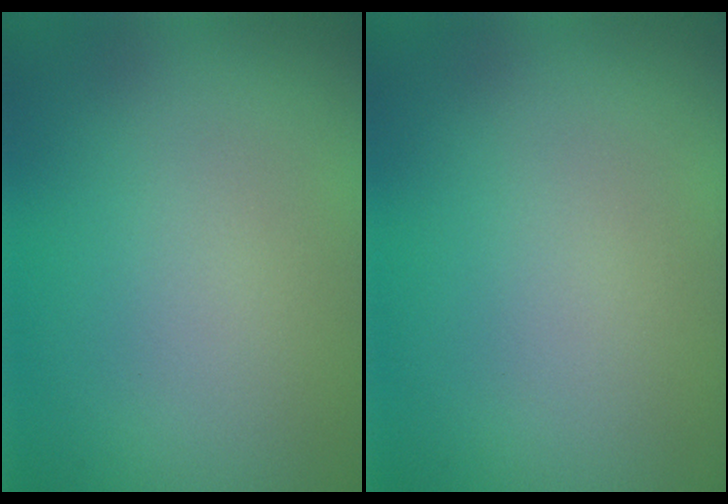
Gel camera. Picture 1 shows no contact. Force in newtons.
{"total": 0.0}